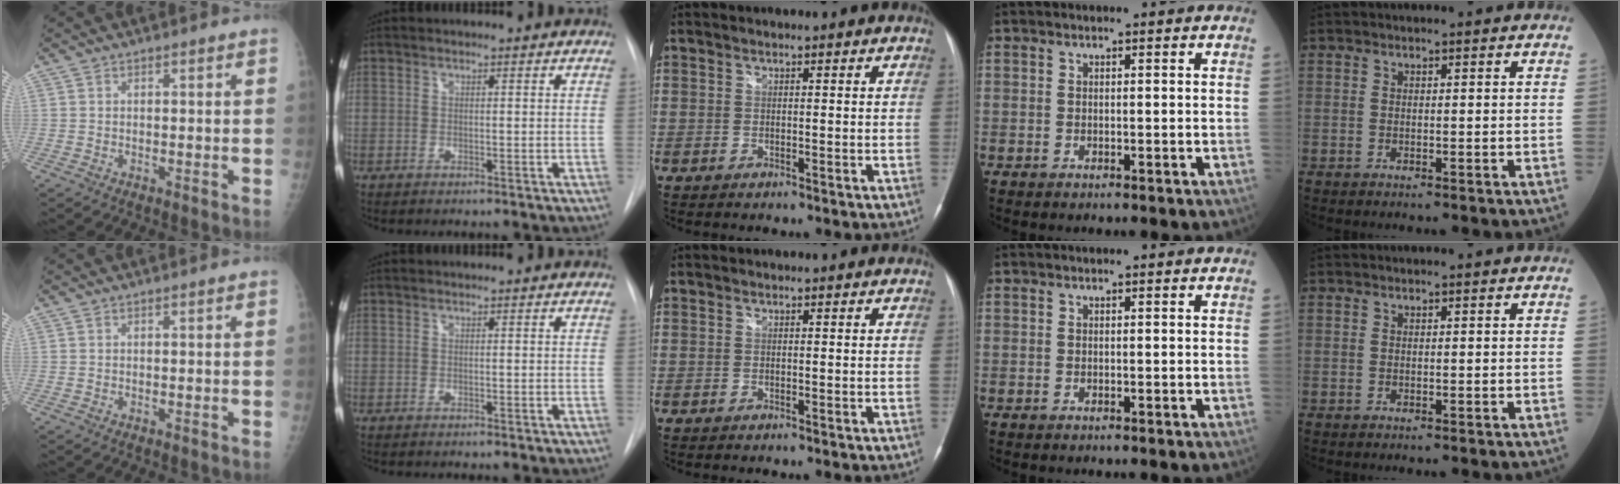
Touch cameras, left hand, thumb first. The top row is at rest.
{}